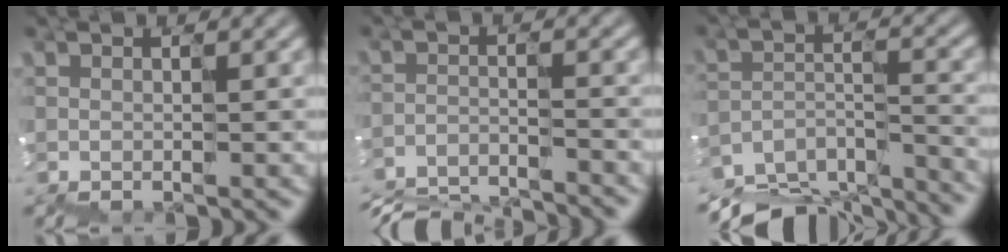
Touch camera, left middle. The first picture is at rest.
{"total": 9.0, "force": [-8.9, 1.0, 1.0], "torque": [-0.027, -0.021, -0.133]}
{"total": 11.3, "force": [-11.1, 1.8, 1.4], "torque": [-0.034, -0.006, -0.161]}